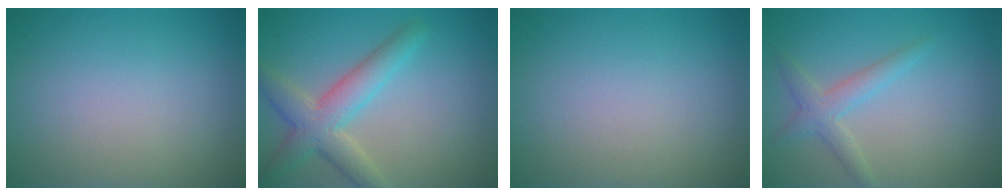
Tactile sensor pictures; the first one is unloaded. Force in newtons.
{"total": 4.9, "press": 4.9, "slide": 0.3}
{"total": 0.0}
{"total": 2.4, "press": 2.4, "slide": 0.2}